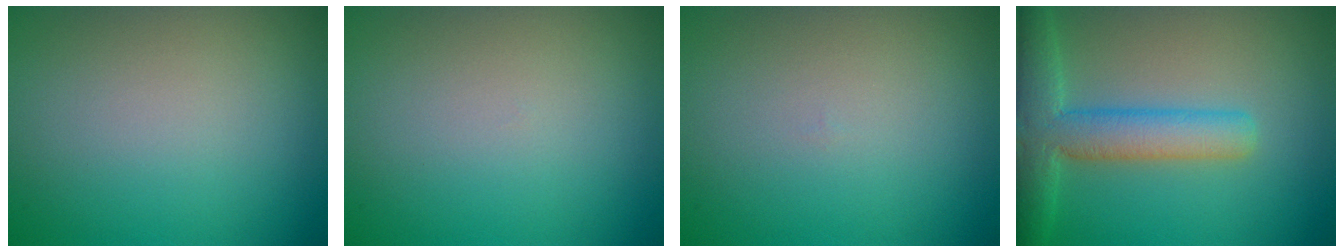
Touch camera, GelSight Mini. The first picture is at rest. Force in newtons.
{"total": 0.0}
{"total": 0.0}
{"total": 5.8, "press": 5.8, "slide": 0.3}